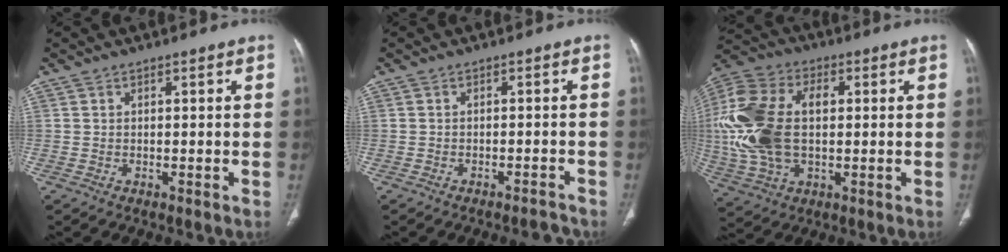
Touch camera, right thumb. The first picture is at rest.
{"total": 2.7, "force": [-2.7, 0.3, 0.6], "torque": [-0.010, 0.019, -0.032]}
{"total": 20.9, "force": [1.2, 12.6, 16.7], "torque": [-0.380, 0.010, 0.027]}